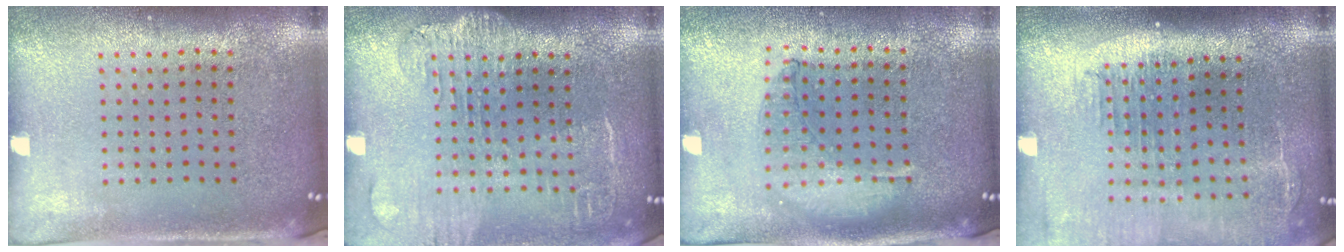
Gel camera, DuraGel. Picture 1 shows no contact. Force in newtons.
{"total": 1.9, "press": 1.6, "slide": 1.0}
{"total": 0.9, "press": 0.9, "slide": 0.3}
{"total": 2.2, "press": 1.8, "slide": 1.3}